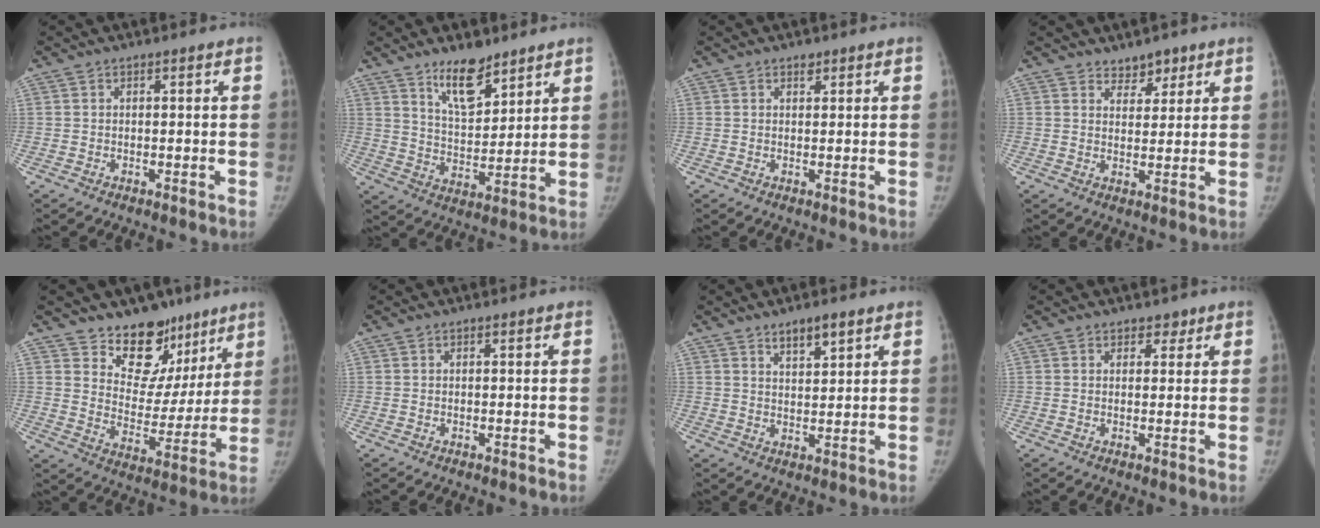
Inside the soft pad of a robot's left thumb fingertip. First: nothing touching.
{"total": 10.0, "force": [7.2, 4.1, 5.6], "torque": [-0.069, -0.060, 0.132]}
{"total": 1.1, "force": [0.8, 0.6, 0.5], "torque": [-0.002, -0.005, 0.010]}
{"total": 3.7, "force": [2.9, 2.2, 0.8], "torque": [0.014, -0.020, 0.044]}
{"total": 14.9, "force": [10.7, 9.3, 4.6], "torque": [-0.001, -0.064, 0.169]}
{"total": 0.0}
{"total": 4.6, "force": [3.2, 1.6, 2.9], "torque": [-0.037, -0.023, 0.054]}
{"total": 2.0, "force": [1.4, 1.4, 0.5], "torque": [0.011, -0.007, 0.015]}